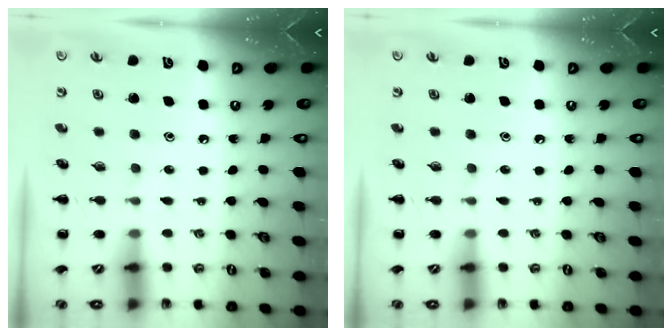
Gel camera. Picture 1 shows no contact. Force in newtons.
{"total": 0.0}